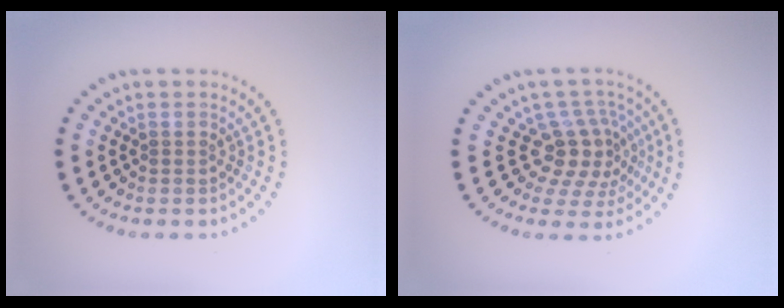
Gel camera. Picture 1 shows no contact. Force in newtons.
{"total": 3.9, "press": 3.0, "slide": 2.5}